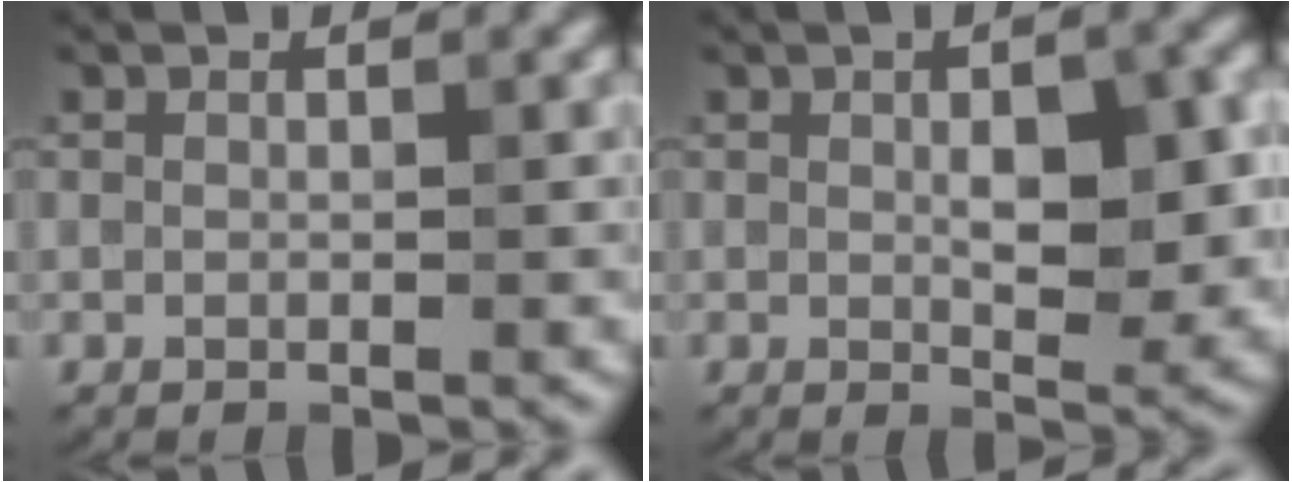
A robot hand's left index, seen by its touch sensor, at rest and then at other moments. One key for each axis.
{"total": 5.1, "fx": 0.4, "fy": 2.2, "fz": 4.6, "tx": -0.069, "ty": -0.001, "tz": 0.011}